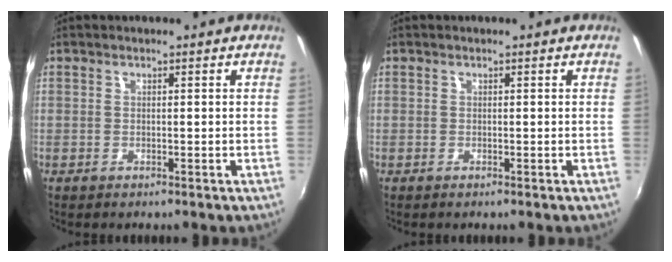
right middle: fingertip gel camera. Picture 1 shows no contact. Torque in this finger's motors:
{"motor_torque": [-0.11, 0.12, 0.03, 0.00]}